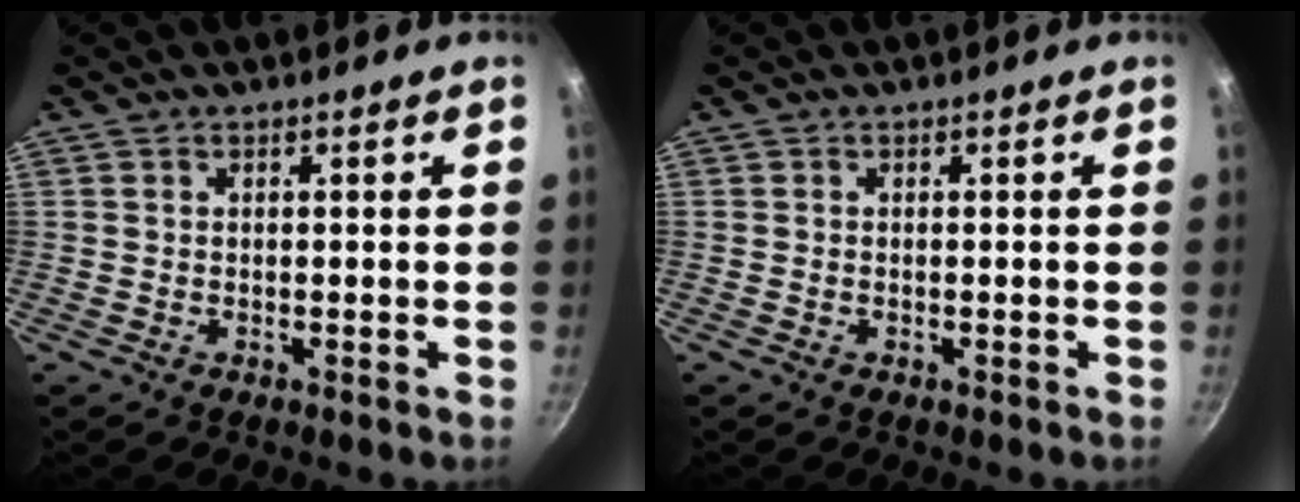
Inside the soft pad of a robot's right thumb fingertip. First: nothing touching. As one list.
[{"total": 0.0}]